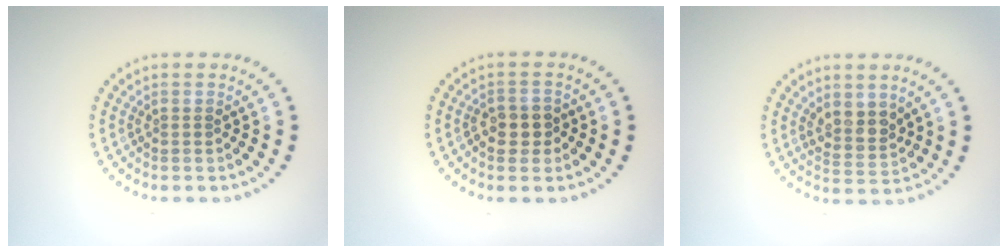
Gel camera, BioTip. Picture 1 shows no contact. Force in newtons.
{"total": 2.5, "press": 2.4, "slide": 0.6}
{"total": 2.4, "press": 2.1, "slide": 1.1}